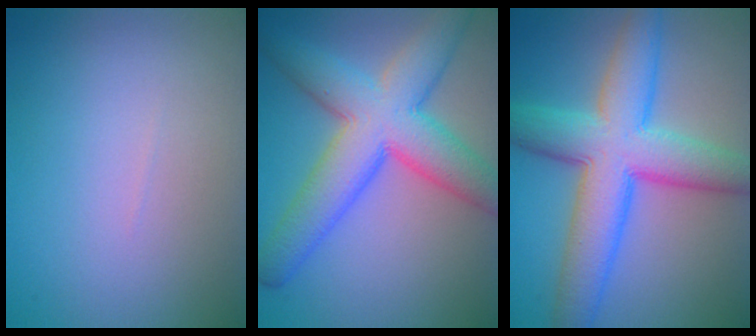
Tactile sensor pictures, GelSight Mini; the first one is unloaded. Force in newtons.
{"total": 9.5, "press": 9.5, "slide": 0.2}
{"total": 9.5, "press": 9.5, "slide": 0.3}